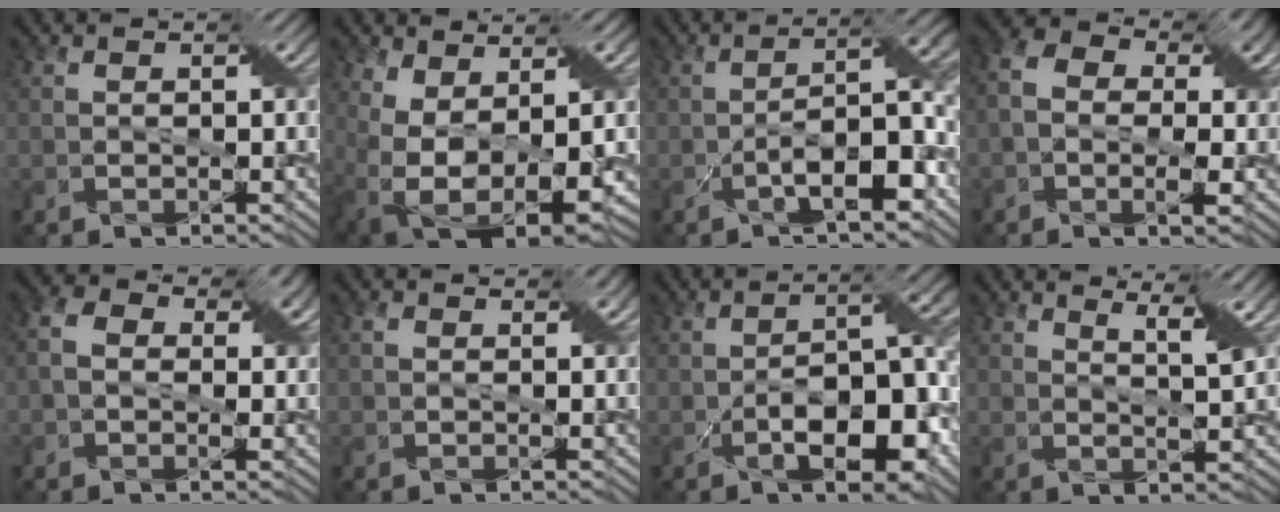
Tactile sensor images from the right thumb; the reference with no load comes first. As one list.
[{"total": 12.7, "force": [0.5, 7.1, 10.5], "torque": [-0.222, -0.032, 0.029]}, {"total": 9.6, "force": [-3.4, 2.5, 8.6], "torque": [-0.139, 0.011, -0.056]}, {"total": 8.2, "force": [-0.4, 5.5, 6.1], "torque": [-0.121, 0.008, -0.018]}, {"total": 6.0, "force": [0.2, 4.2, 4.2], "torque": [-0.084, 0.009, -0.002]}, {"total": 1.4, "force": [0.5, 1.0, 0.9], "torque": [-0.014, 0.000, 0.011]}, {"total": 11.8, "force": [-3.9, 4.3, 10.3], "torque": [-0.161, 0.000, -0.061]}, {"total": 4.4, "force": [3.0, 0.3, 3.2], "torque": [-0.060, -0.002, 0.051]}]